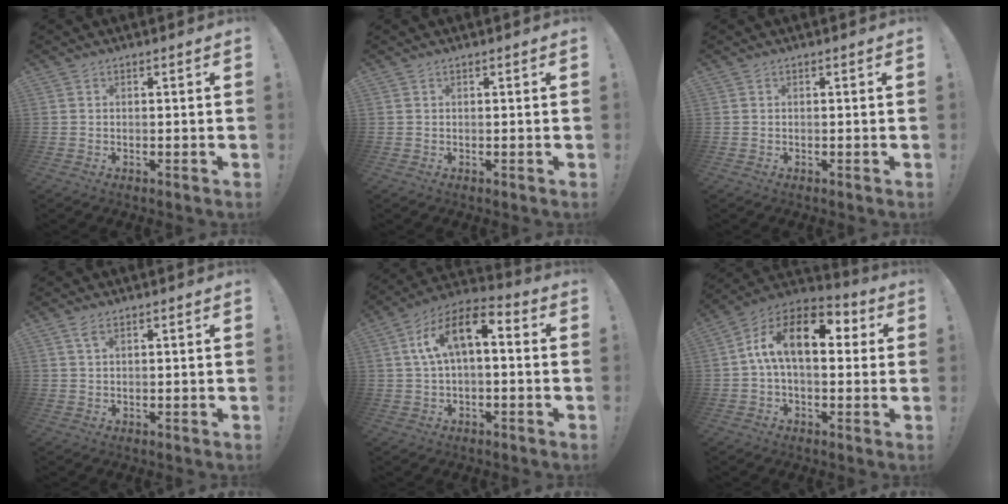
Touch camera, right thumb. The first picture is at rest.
{"total": 0.0}
{"total": 0.0}
{"total": 2.3, "force": [1.3, 0.9, 1.7], "torque": [-0.029, -0.002, 0.023]}
{"total": 12.1, "force": [2.6, 5.8, 10.3], "torque": [-0.181, 0.003, 0.047]}
{"total": 15.9, "force": [3.6, 8.0, 13.3], "torque": [-0.235, 0.008, 0.057]}